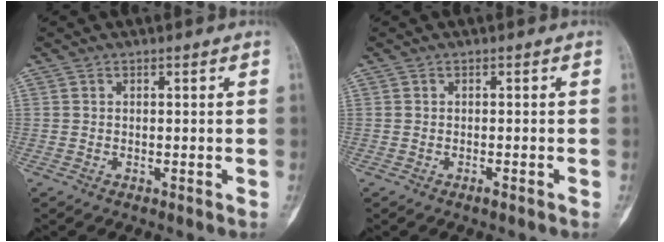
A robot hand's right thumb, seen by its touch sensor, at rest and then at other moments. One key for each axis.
{"total": 0.9, "fx": -0.7, "fy": 0.1, "fz": 0.6, "tx": -0.015, "ty": 0.000, "tz": -0.012}